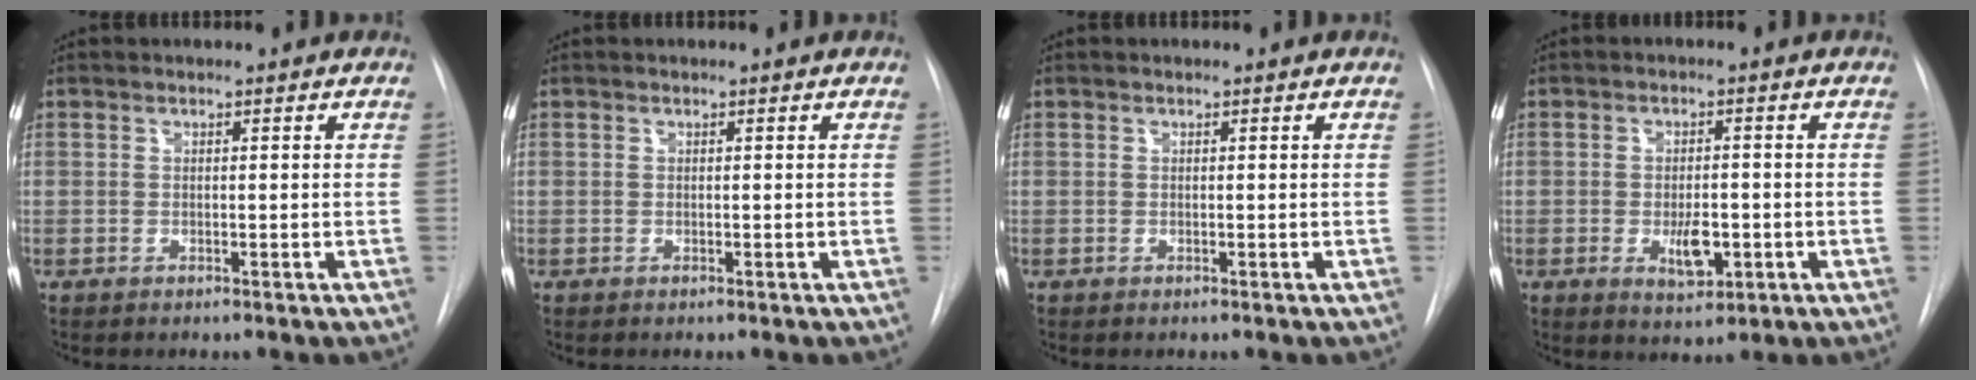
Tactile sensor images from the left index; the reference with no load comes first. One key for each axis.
{"total": 0.0}
{"total": 0.0}
{"total": 5.0, "fx": -1.4, "fy": 2.3, "fz": 4.2, "tx": -0.068, "ty": -0.003, "tz": -0.013}